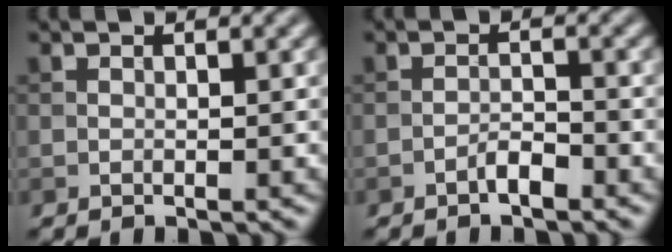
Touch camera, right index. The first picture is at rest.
{"total": 1.5, "force": [-1.1, 0.4, 0.9], "torque": [-0.017, 0.005, -0.022]}